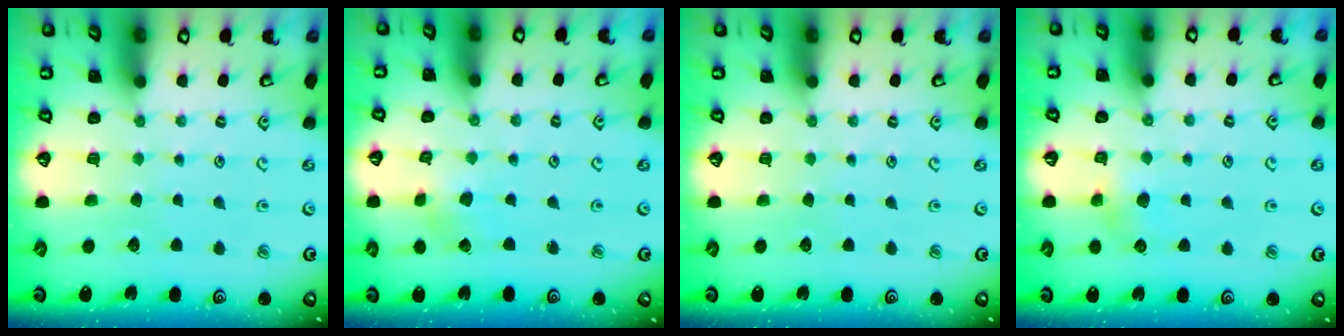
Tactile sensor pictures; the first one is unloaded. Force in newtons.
{"total": 2.6, "press": 2.5, "slide": 0.5}
{"total": 0.0}
{"total": 4.2, "press": 4.1, "slide": 0.7}